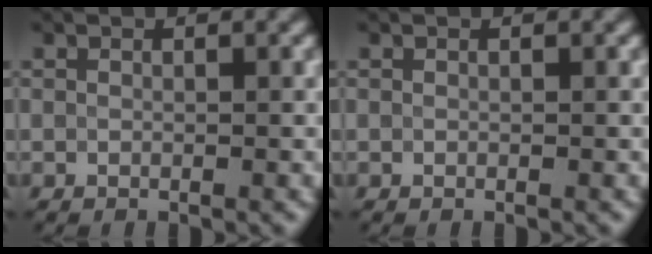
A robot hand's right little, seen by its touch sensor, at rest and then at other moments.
{"total": 0.0}